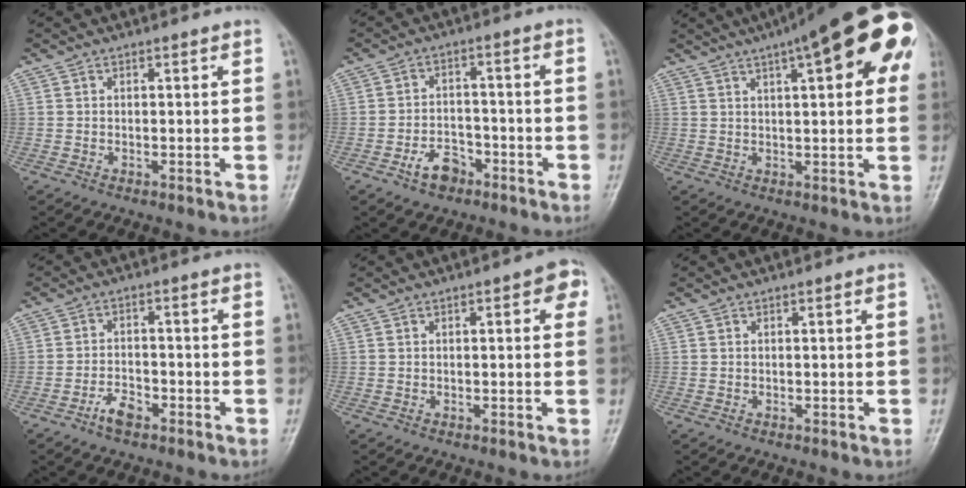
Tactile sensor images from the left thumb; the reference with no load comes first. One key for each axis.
{"total": 5.7, "fx": -3.5, "fy": 3.6, "fz": 2.8, "tx": -0.031, "ty": 0.029, "tz": -0.058}
{"total": 21.8, "fx": 9.9, "fy": 6.1, "fz": 18.4, "tx": -0.249, "ty": 0.029, "tz": 0.130}
{"total": 4.0, "fx": -2.7, "fy": 1.8, "fz": 2.3, "tx": -0.040, "ty": 0.019, "tz": -0.051}
{"total": 3.8, "fx": 1.1, "fy": 1.6, "fz": 3.2, "tx": -0.026, "ty": 0.005, "tz": 0.005}
{"total": 0.0}